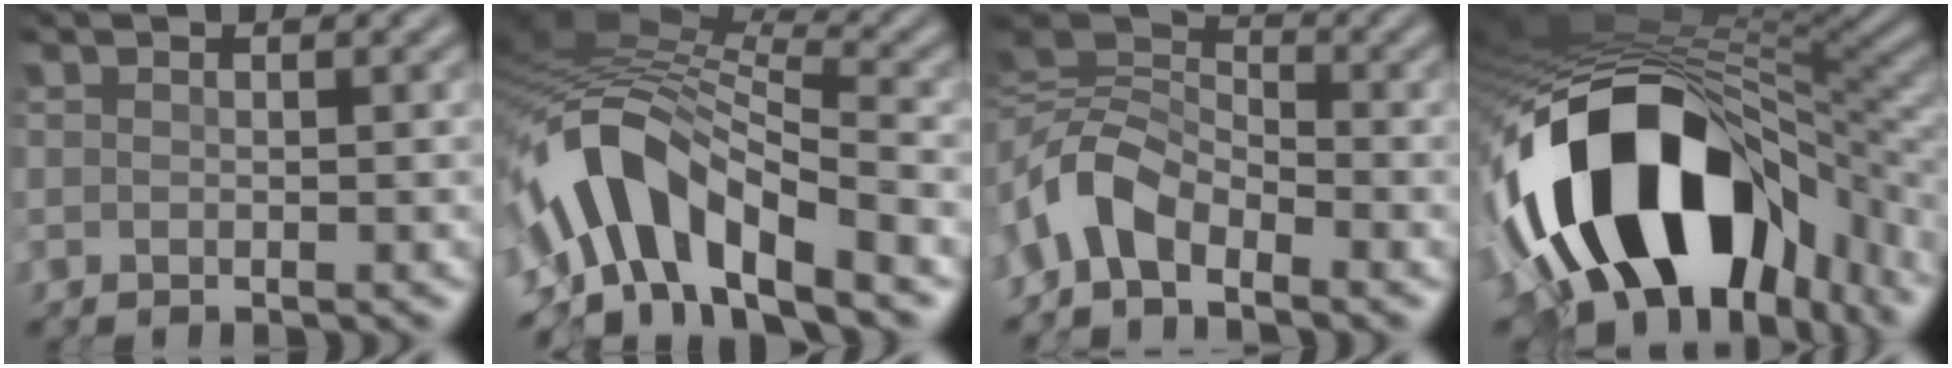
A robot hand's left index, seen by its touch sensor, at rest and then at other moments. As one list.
[{"total": 9.7, "force": [-4.1, 4.3, 7.6], "torque": [-0.128, 0.018, -0.083]}, {"total": 4.8, "force": [-2.2, 2.8, 3.2], "torque": [-0.066, 0.010, -0.057]}, {"total": 16.5, "force": [-5.1, 9.7, 12.3], "torque": [-0.225, -0.010, -0.075]}]